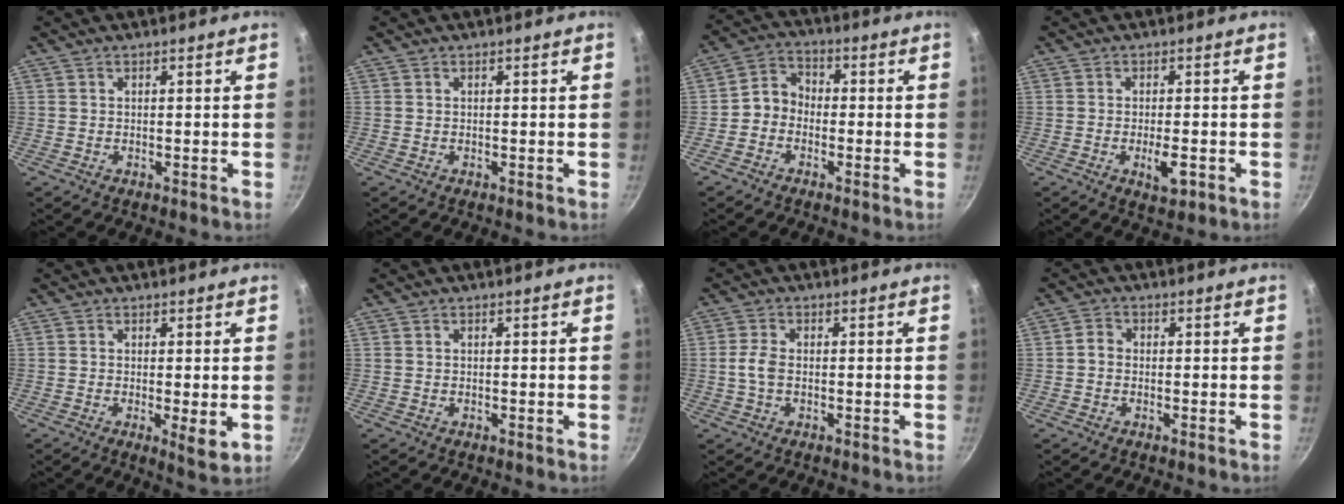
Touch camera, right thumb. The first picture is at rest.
{"total": 0.0}
{"total": 5.2, "force": [-1.6, 4.3, 2.4], "torque": [-0.022, 0.028, -0.047]}
{"total": 4.4, "force": [-1.5, 1.6, 3.8], "torque": [-0.053, 0.005, -0.019]}
{"total": 4.1, "force": [-0.4, 1.0, 3.9], "torque": [-0.064, -0.017, -0.005]}
{"total": 0.0}
{"total": 3.6, "force": [-0.4, 2.1, 2.8], "torque": [-0.061, 0.012, -0.011]}
{"total": 2.1, "force": [-0.4, 1.7, 1.1], "torque": [-0.018, 0.011, -0.013]}